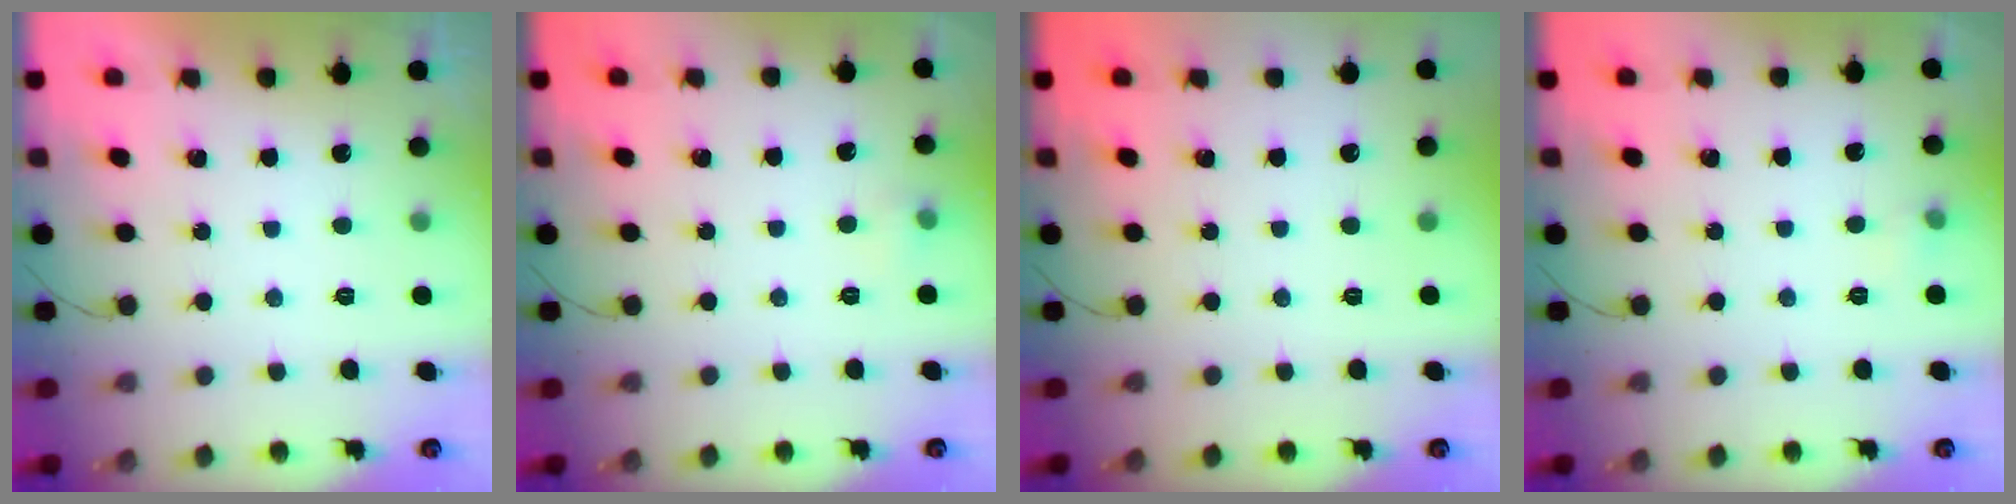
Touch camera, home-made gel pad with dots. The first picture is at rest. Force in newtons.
{"total": 3.6, "press": 3.5, "slide": 0.9}
{"total": 0.0}
{"total": 3.4, "press": 3.2, "slide": 1.0}